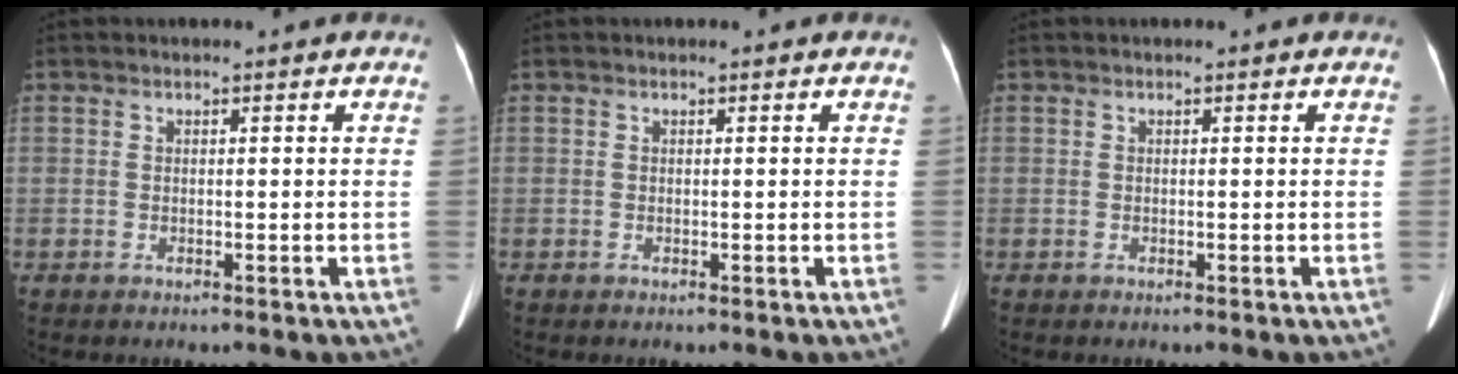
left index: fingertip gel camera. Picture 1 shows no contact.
{"total": 0.0}
{"total": 0.0}